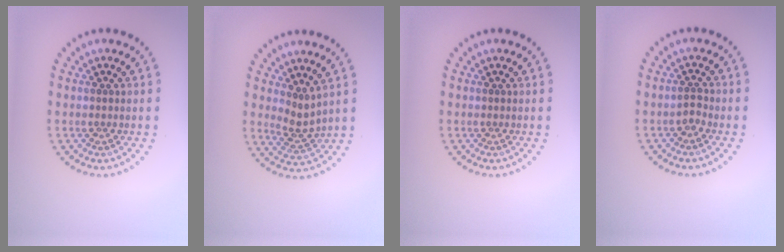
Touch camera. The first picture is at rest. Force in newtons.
{"total": 2.2, "press": 1.5, "slide": 1.6}
{"total": 0.0}
{"total": 1.0, "press": 0.9, "slide": 0.5}